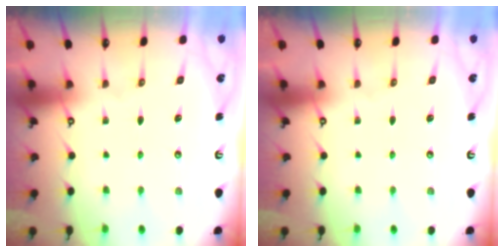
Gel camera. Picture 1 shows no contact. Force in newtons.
{"total": 0.0}